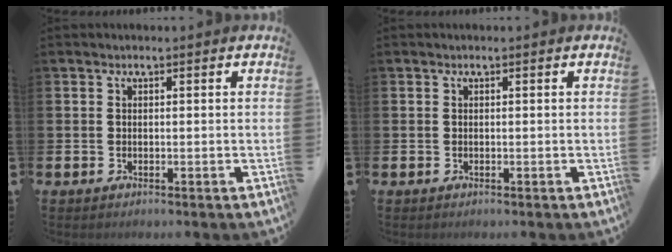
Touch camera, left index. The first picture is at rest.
{"total": 0.0}